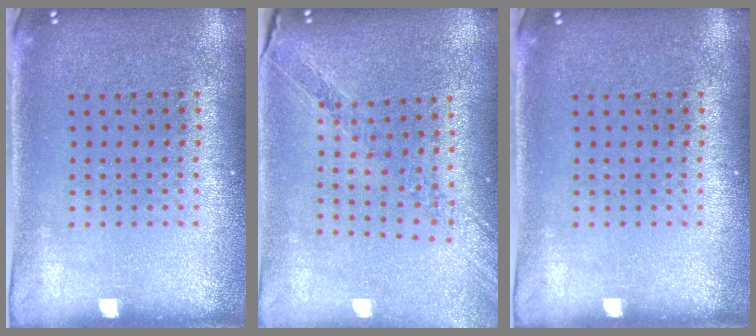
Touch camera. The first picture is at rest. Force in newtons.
{"total": 1.1, "press": 1.1, "slide": 0.2}
{"total": 0.0}